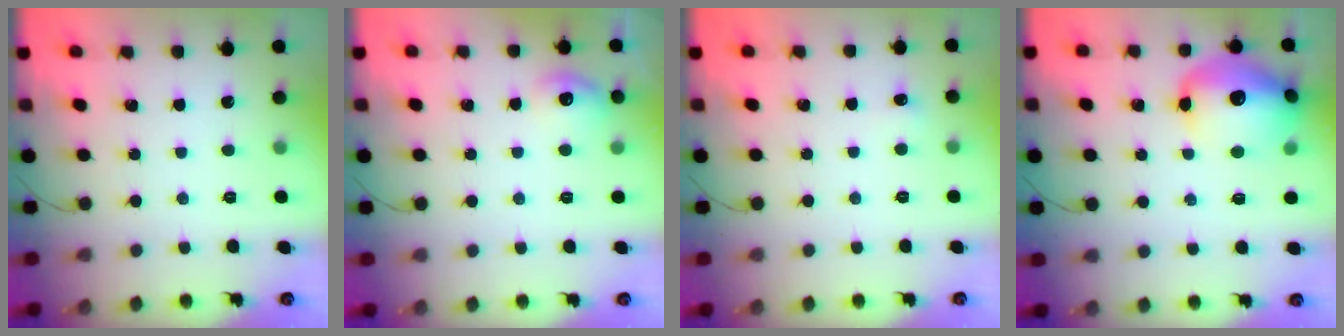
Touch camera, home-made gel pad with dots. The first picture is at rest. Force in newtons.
{"total": 8.5, "press": 8.4, "slide": 1.5}
{"total": 3.6, "press": 3.4, "slide": 1.0}
{"total": 16.2, "press": 16.0, "slide": 2.4}